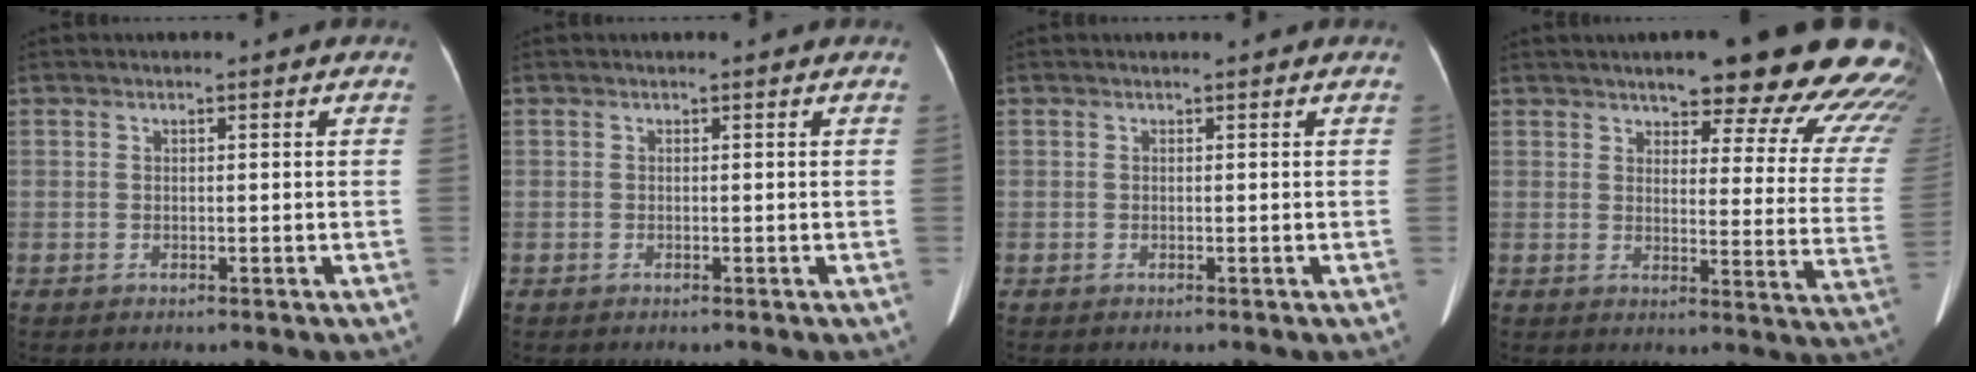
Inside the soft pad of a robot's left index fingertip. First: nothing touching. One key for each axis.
{"total": 0.0}
{"total": 0.0}
{"total": 23.2, "fx": 19.5, "fy": 4.4, "fz": 11.8, "tx": -0.123, "ty": -0.058, "tz": 0.209}